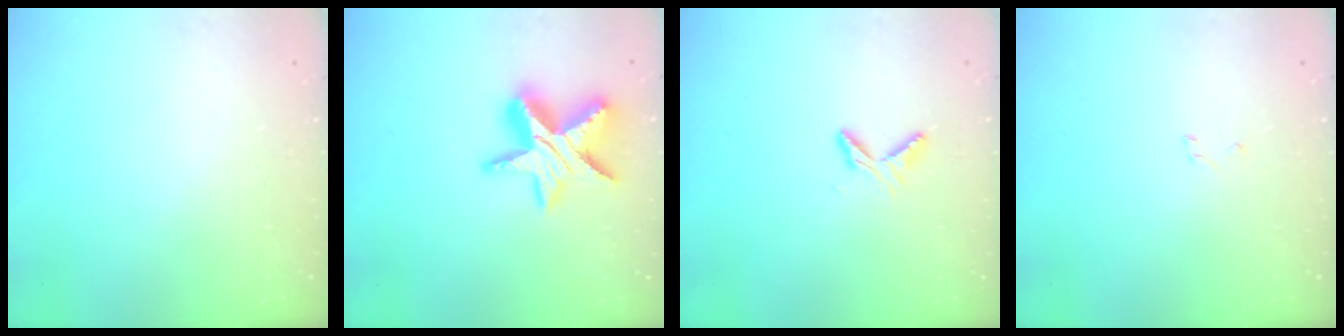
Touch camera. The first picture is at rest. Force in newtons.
{"total": 14.3, "press": 14.3, "slide": 1.1}
{"total": 6.1, "press": 6.1, "slide": 0.6}
{"total": 1.5, "press": 1.5, "slide": 0.2}